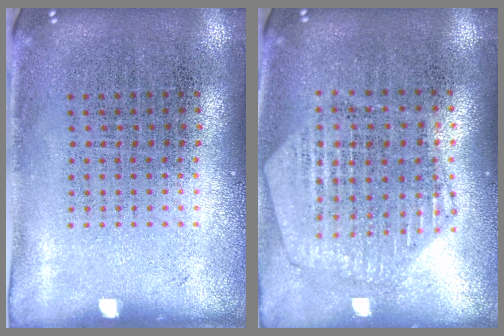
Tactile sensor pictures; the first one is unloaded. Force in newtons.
{"total": 1.2, "press": 1.2, "slide": 0.2}